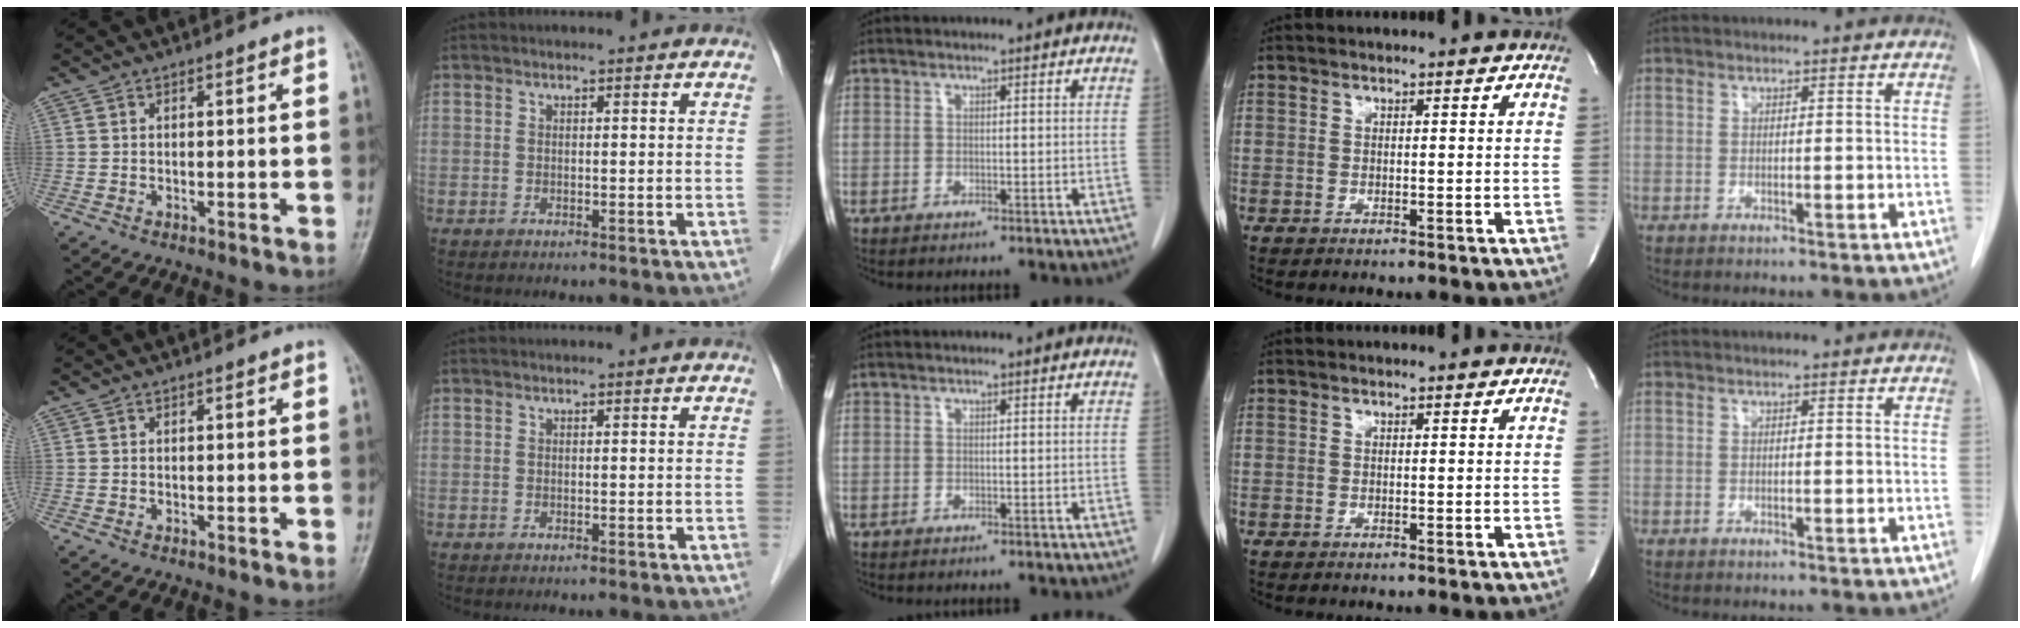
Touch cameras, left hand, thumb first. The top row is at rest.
{}